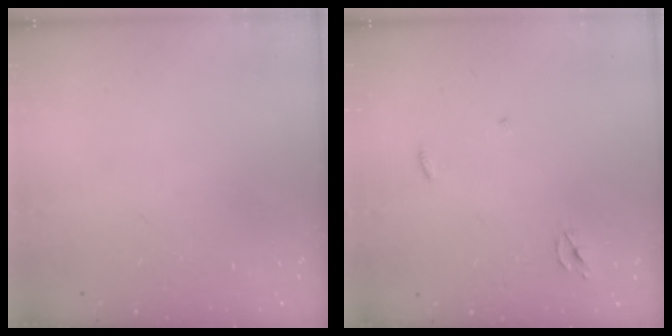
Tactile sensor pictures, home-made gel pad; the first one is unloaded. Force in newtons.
{"total": 2.3, "press": 2.3, "slide": 0.2}